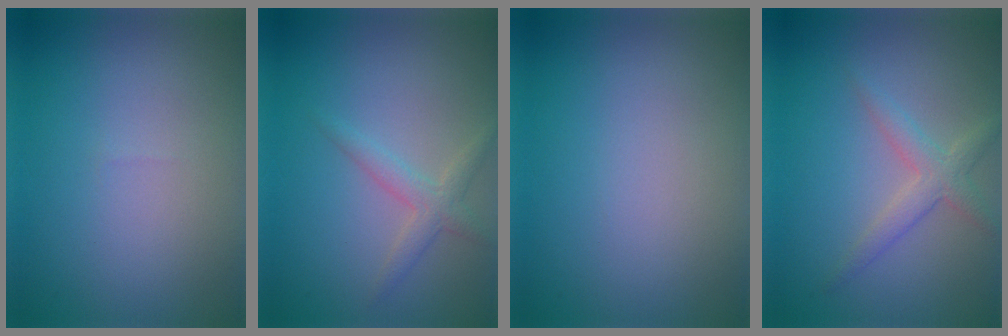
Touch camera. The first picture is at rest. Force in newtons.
{"total": 2.0, "press": 2.0, "slide": 0.0}
{"total": 0.0}
{"total": 2.5, "press": 2.5, "slide": 0.0}